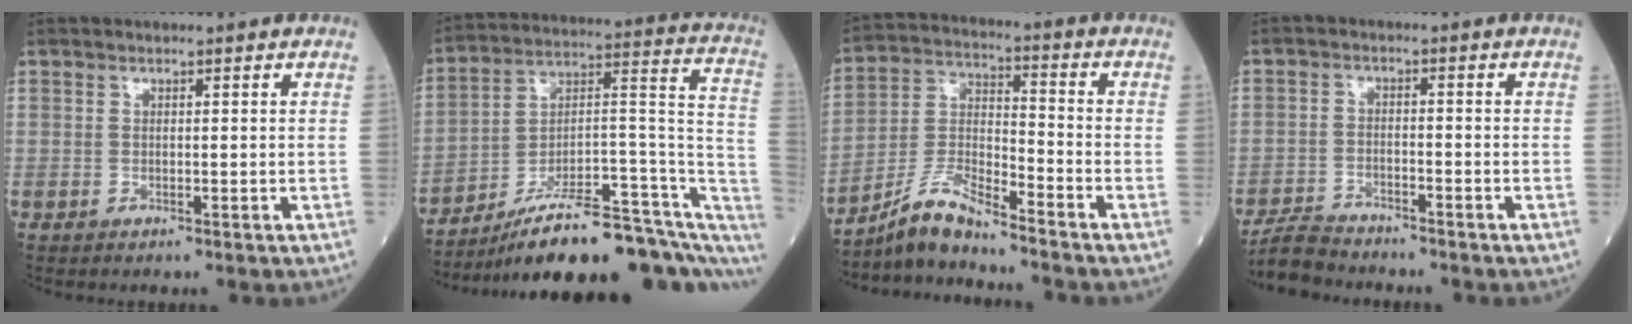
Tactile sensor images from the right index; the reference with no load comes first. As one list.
[{"total": 23.8, "force": [-17.1, 5.1, 15.8], "torque": [-0.158, 0.040, -0.257]}, {"total": 8.1, "force": [-7.4, 0.2, 3.3], "torque": [-0.079, -0.002, -0.144]}, {"total": 5.0, "force": [-4.9, 0.9, 0.4], "torque": [-0.015, -0.016, -0.092]}]